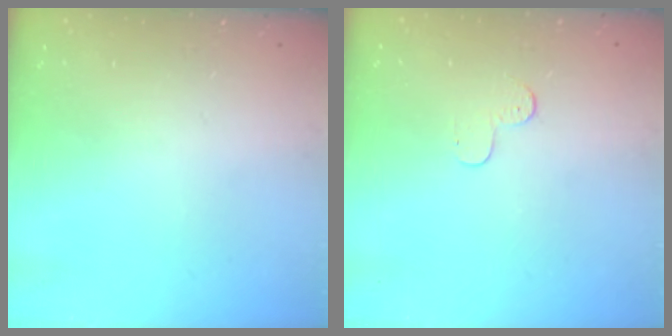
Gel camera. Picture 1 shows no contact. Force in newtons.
{"total": 3.9, "press": 3.9, "slide": 0.4}